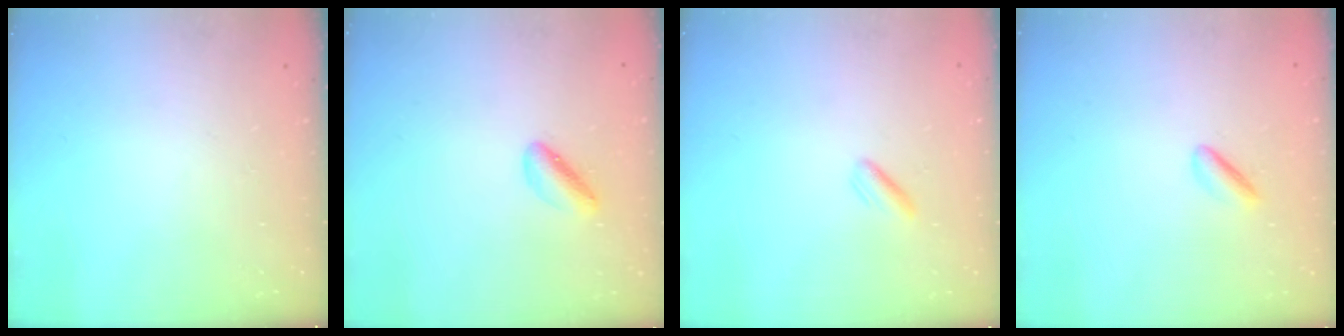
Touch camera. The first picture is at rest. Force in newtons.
{"total": 3.5, "press": 3.4, "slide": 0.9}
{"total": 2.0, "press": 1.9, "slide": 0.7}
{"total": 1.8, "press": 1.7, "slide": 0.6}